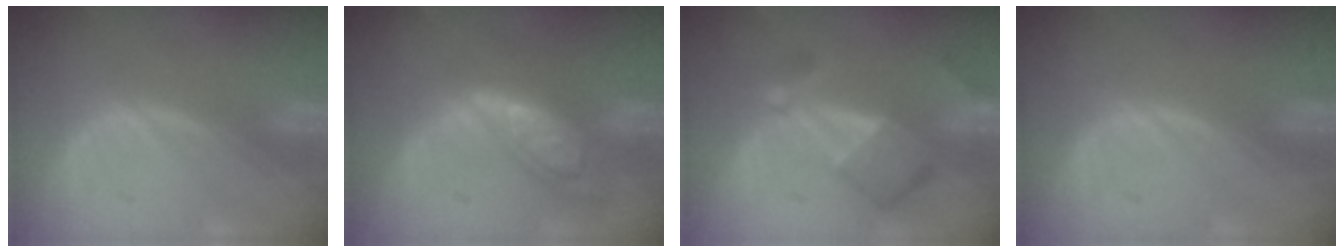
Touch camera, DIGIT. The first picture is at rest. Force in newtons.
{"total": 7.5, "press": 7.5, "slide": 0.4}
{"total": 7.5, "press": 6.5, "slide": 3.7}
{"total": 0.0}